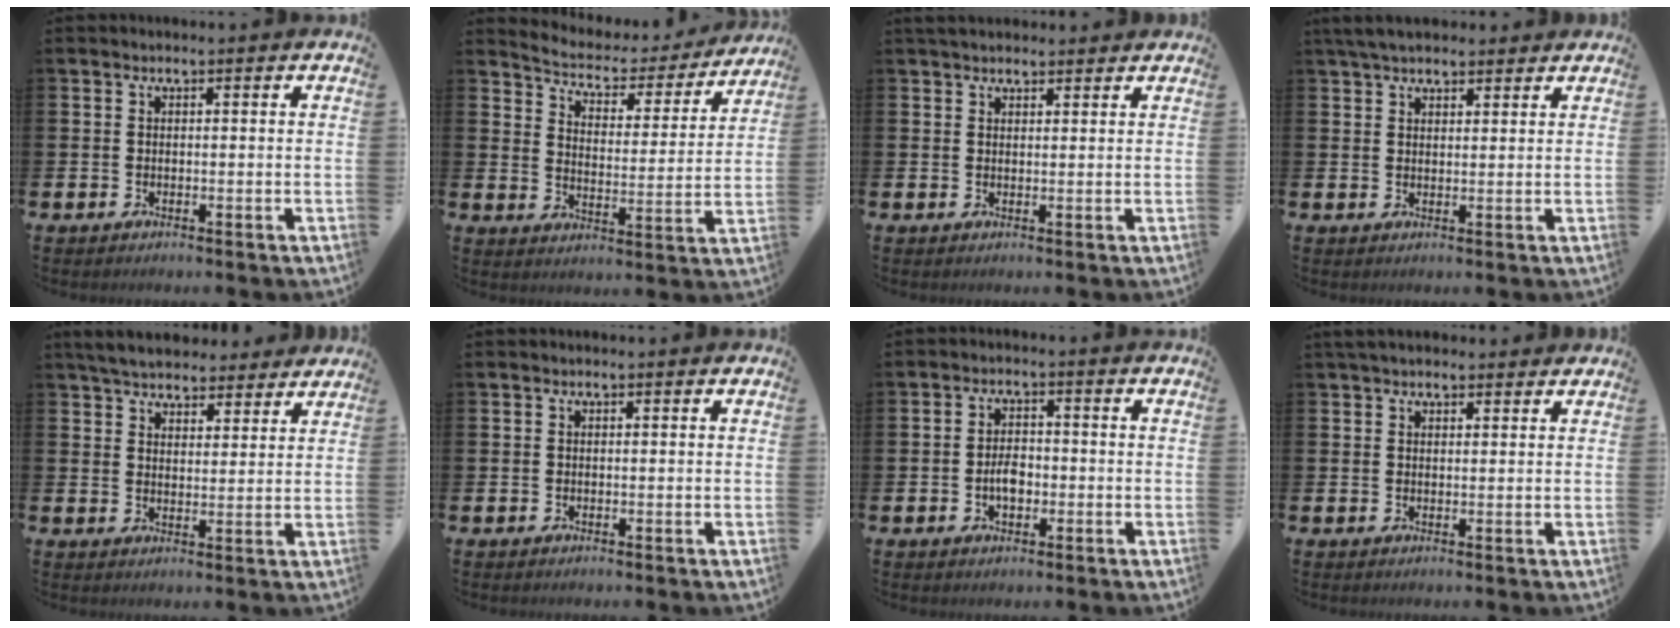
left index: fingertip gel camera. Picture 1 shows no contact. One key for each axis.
{"total": 4.9, "fx": 4.6, "fy": 1.3, "fz": 0.7, "tx": -0.044, "ty": -0.038, "tz": 0.074}
{"total": 2.5, "fx": 2.3, "fy": 0.8, "fz": 0.4, "tx": -0.006, "ty": -0.004, "tz": 0.042}
{"total": 4.3, "fx": 3.8, "fy": 1.5, "fz": 1.5, "tx": -0.038, "ty": -0.004, "tz": 0.073}
{"total": 5.5, "fx": 5.3, "fy": 1.3, "fz": 0.8, "tx": -0.034, "ty": -0.023, "tz": 0.097}
{"total": 0.0}
{"total": 3.1, "fx": -0.7, "fy": 1.9, "fz": 2.4, "tx": -0.036, "ty": 0.002, "tz": -0.016}
{"total": 2.3, "fx": 2.1, "fy": 0.8, "fz": 0.6, "tx": -0.009, "ty": -0.001, "tz": 0.037}